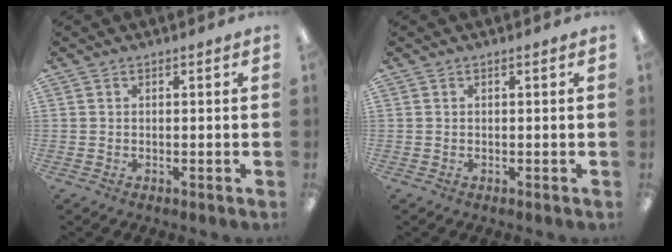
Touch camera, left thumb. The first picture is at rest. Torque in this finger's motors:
{"motor_torque": [0.00, 0.00, 0.00, 0.00, 0.00]}